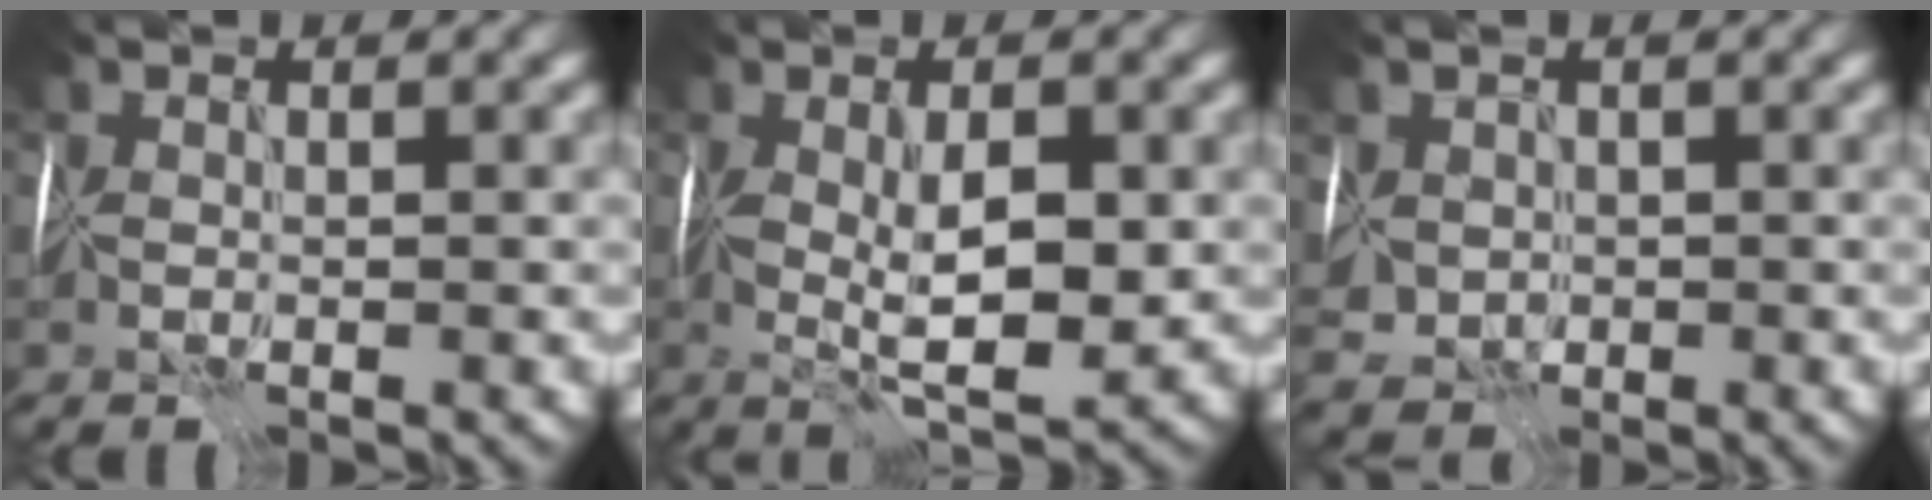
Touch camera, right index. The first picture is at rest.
{"total": 6.3, "force": [0.0, 2.4, 5.8], "torque": [-0.104, -0.005, 0.004]}
{"total": 2.5, "force": [0.5, 2.3, 1.1], "torque": [-0.025, 0.000, 0.013]}